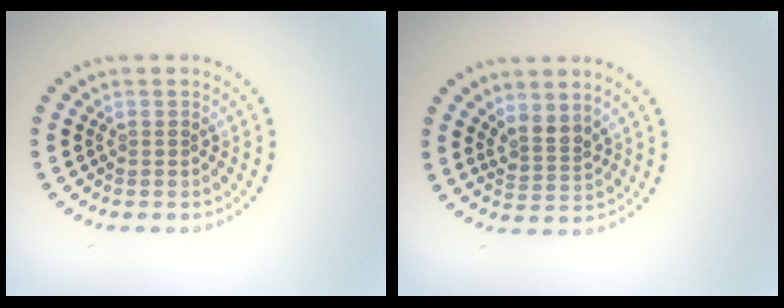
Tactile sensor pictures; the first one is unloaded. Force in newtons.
{"total": 2.2, "press": 1.6, "slide": 1.4}